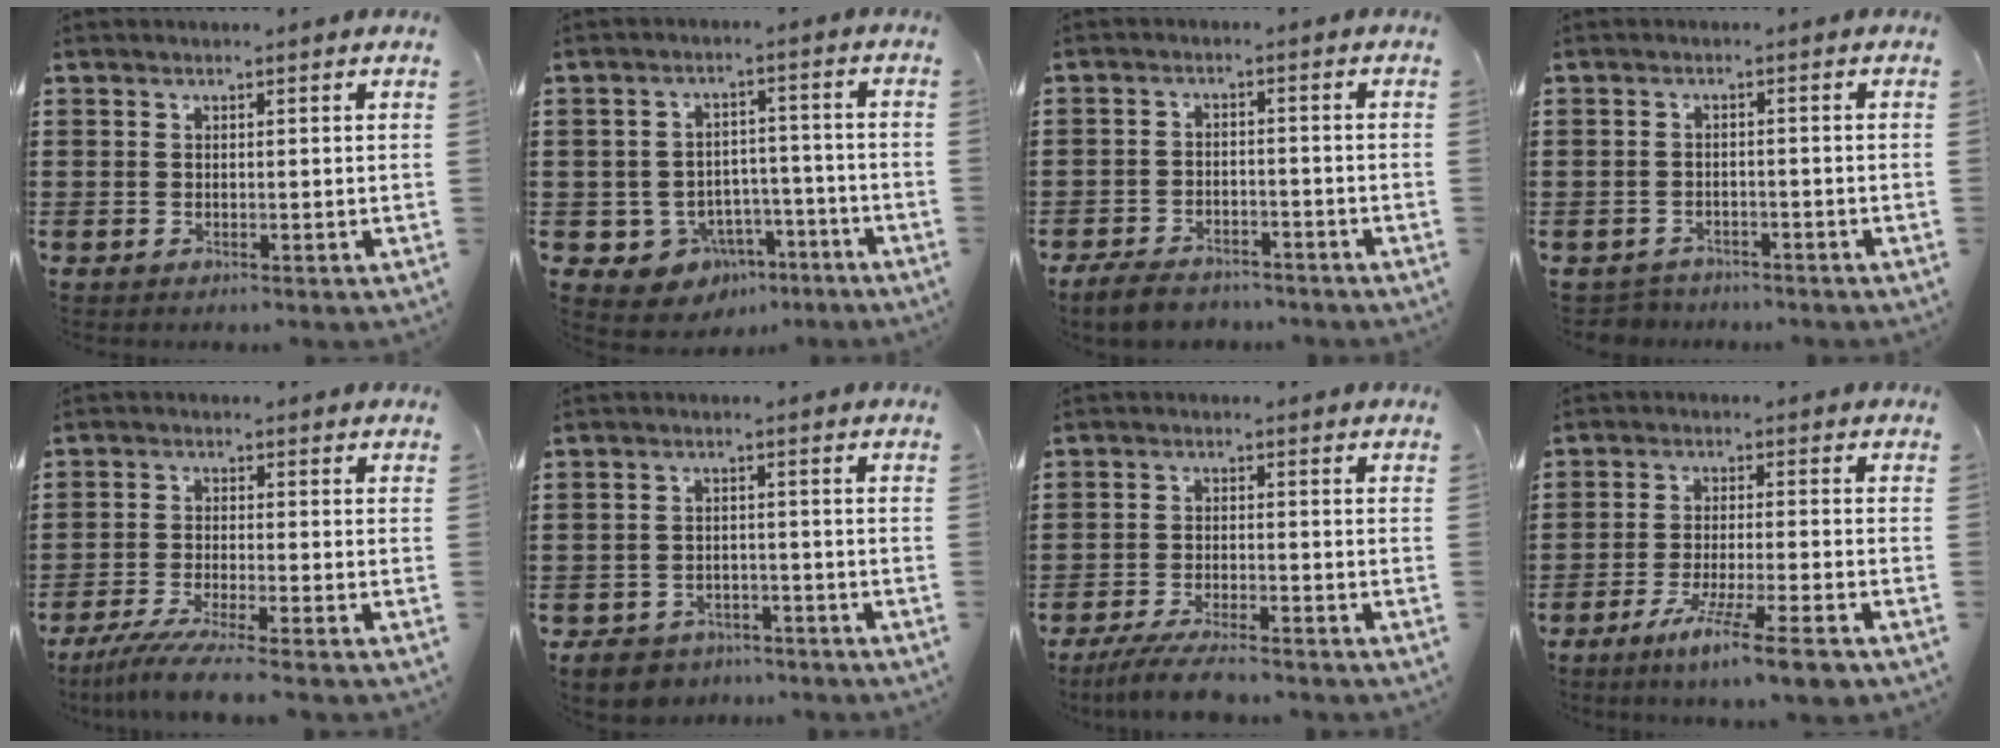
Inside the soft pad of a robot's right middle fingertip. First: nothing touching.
{"total": 5.0, "force": [-3.4, 3.5, 1.1], "torque": [-0.029, 0.020, -0.064]}
{"total": 4.2, "force": [-3.9, 1.1, 1.1], "torque": [-0.026, 0.007, -0.079]}
{"total": 2.0, "force": [-2.0, 0.4, -0.3], "torque": [-0.003, 0.001, -0.046]}
{"total": 4.8, "force": [-4.2, -0.4, 2.3], "torque": [-0.058, -0.021, -0.084]}
{"total": 4.2, "force": [-4.0, 1.3, 0.4], "torque": [-0.024, 0.004, -0.087]}
{"total": 5.0, "force": [-4.4, 0.3, 2.3], "torque": [-0.056, -0.011, -0.089]}
{"total": 7.7, "force": [-5.9, 0.0, 5.0], "torque": [-0.088, -0.009, -0.107]}